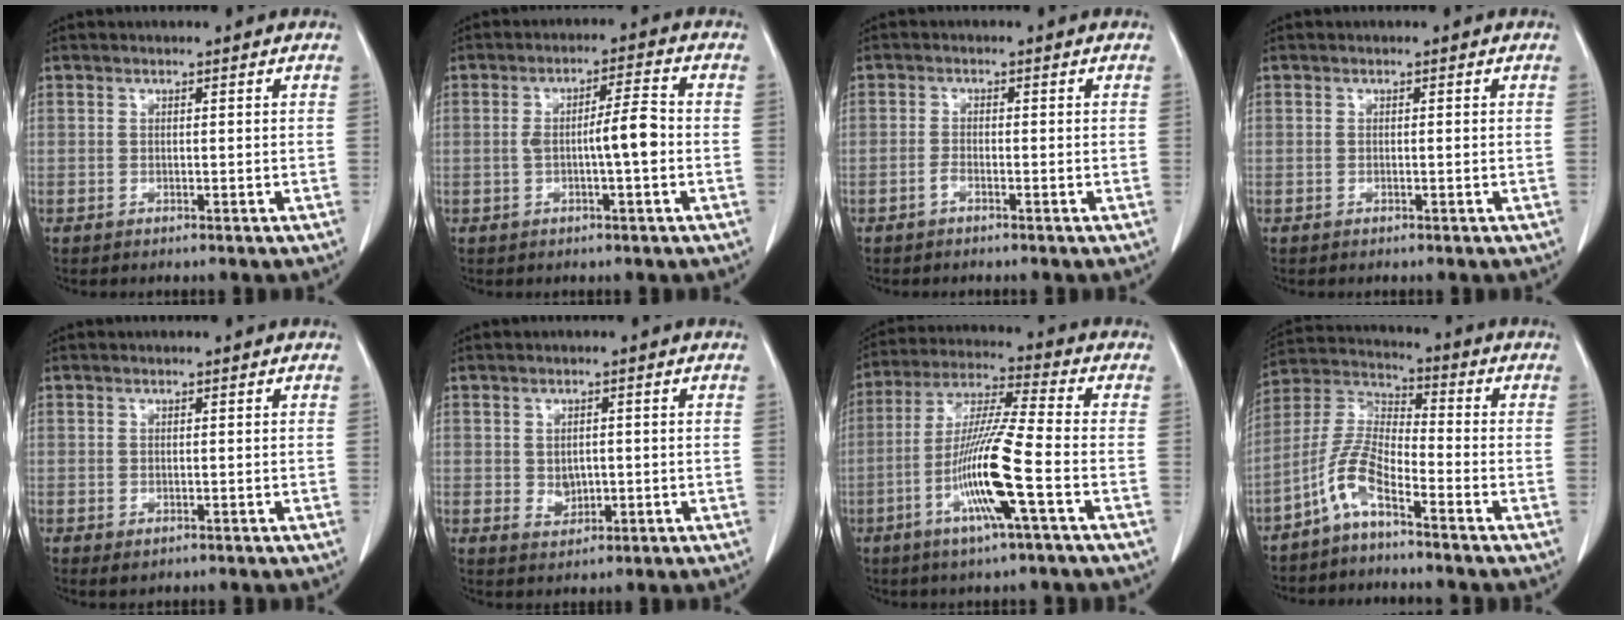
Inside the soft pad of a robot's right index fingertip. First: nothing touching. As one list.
[{"total": 5.7, "force": [-0.8, 0.4, 5.6], "torque": [-0.096, 0.012, -0.012]}, {"total": 1.2, "force": [-0.8, 0.3, 0.7], "torque": [-0.014, 0.003, -0.017]}, {"total": 0.0}, {"total": 0.6, "force": [-0.2, 0.4, 0.5], "torque": [-0.009, -0.002, 0.003]}, {"total": 2.8, "force": [0.0, 2.2, 1.8], "torque": [-0.029, -0.001, 0.009]}, {"total": 12.9, "force": [-4.4, -0.5, 12.2], "torque": [-0.243, -0.008, -0.089]}, {"total": 7.4, "force": [-4.9, 1.4, 5.3], "torque": [-0.131, 0.006, -0.109]}]